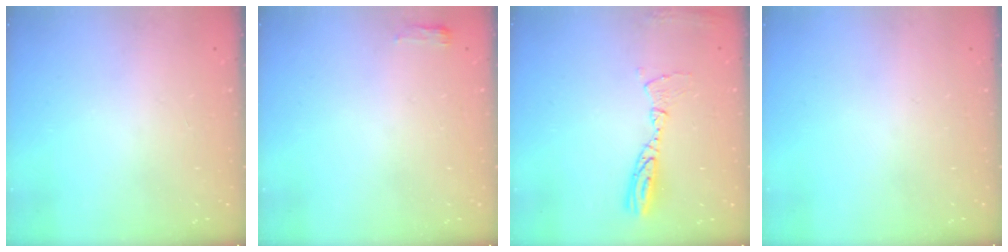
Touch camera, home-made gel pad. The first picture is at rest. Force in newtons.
{"total": 2.7, "press": 2.6, "slide": 0.8}
{"total": 10.0, "press": 10.0, "slide": 0.8}
{"total": 0.0}